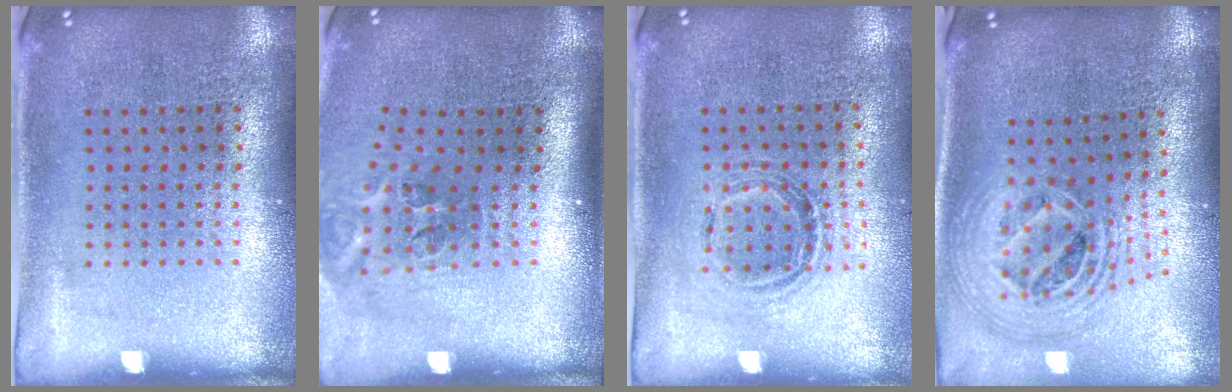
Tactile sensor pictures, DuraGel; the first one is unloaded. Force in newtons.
{"total": 2.2, "press": 1.3, "slide": 1.7}
{"total": 1.0, "press": 0.9, "slide": 0.3}
{"total": 2.5, "press": 1.8, "slide": 1.7}